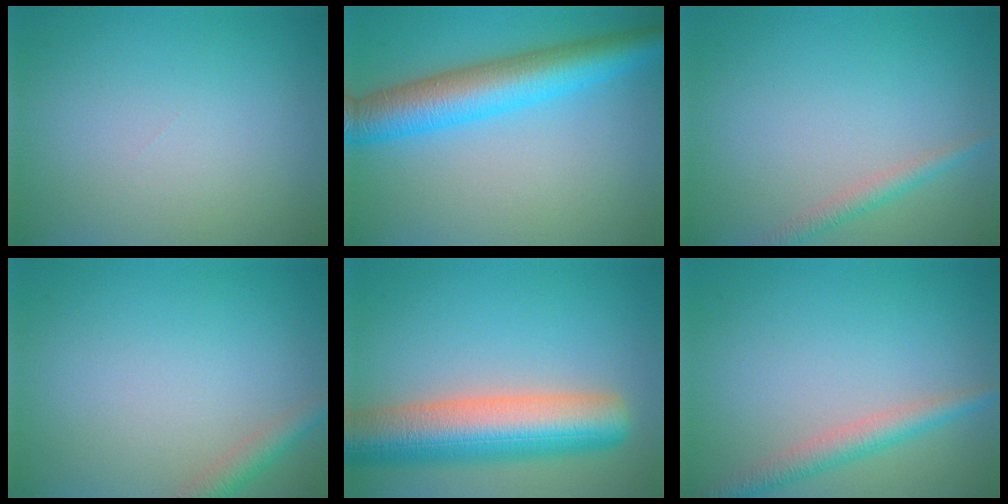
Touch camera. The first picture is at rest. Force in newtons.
{"total": 7.6, "press": 7.6, "slide": 0.2}
{"total": 1.6, "press": 1.6, "slide": 0.1}
{"total": 2.1, "press": 2.1, "slide": 0.1}
{"total": 9.8, "press": 9.8, "slide": 0.5}
{"total": 2.9, "press": 2.9, "slide": 0.2}